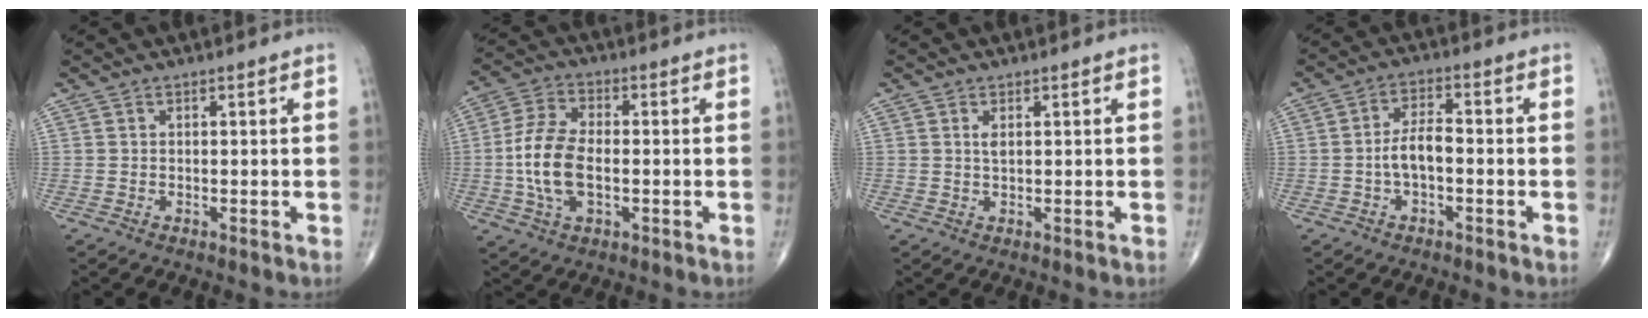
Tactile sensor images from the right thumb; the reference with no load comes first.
{"total": 11.4, "force": [-1.3, 6.1, 9.6], "torque": [-0.199, 0.011, -0.026]}
{"total": 1.1, "force": [0.4, 0.4, 0.9], "torque": [-0.016, -0.001, 0.008]}
{"total": 5.1, "force": [-1.2, 2.3, 4.3], "torque": [-0.079, 0.021, -0.026]}